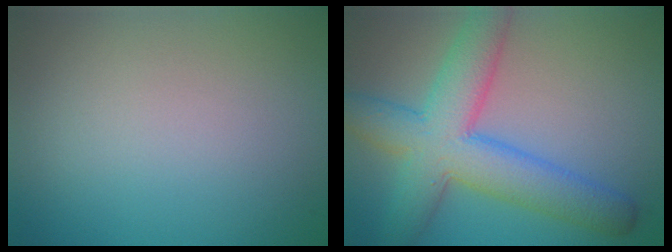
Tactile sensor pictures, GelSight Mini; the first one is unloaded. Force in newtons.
{"total": 8.1, "press": 8.1, "slide": 0.1}